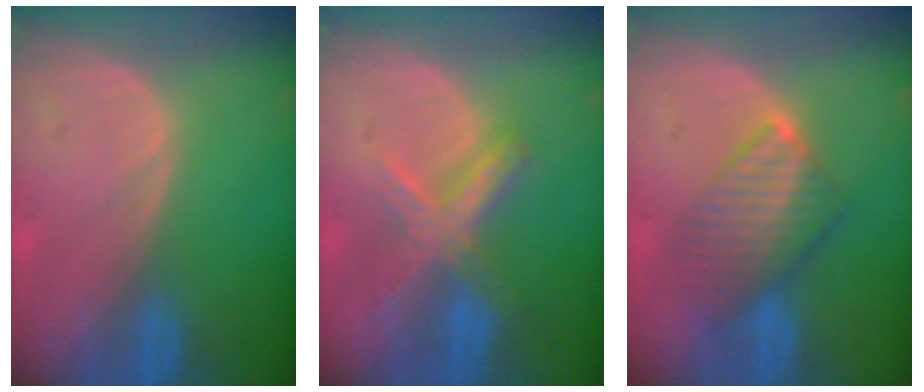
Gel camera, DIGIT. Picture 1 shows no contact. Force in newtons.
{"total": 7.3, "press": 6.1, "slide": 3.9}
{"total": 6.8, "press": 6.7, "slide": 1.0}